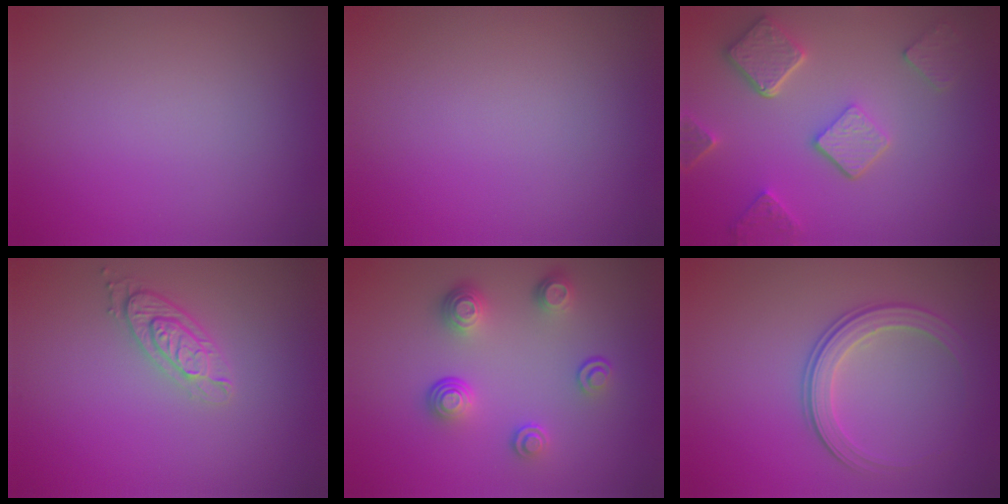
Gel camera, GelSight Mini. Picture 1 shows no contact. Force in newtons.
{"total": 0.0}
{"total": 4.9, "press": 3.8, "slide": 3.0}
{"total": 2.8, "press": 2.2, "slide": 1.7}
{"total": 3.9, "press": 2.9, "slide": 2.6}
{"total": 2.9, "press": 2.7, "slide": 1.0}